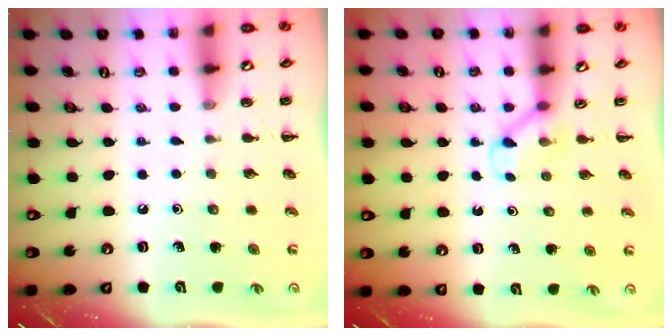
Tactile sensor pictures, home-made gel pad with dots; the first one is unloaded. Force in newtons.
{"total": 3.1, "press": 2.9, "slide": 1.2}